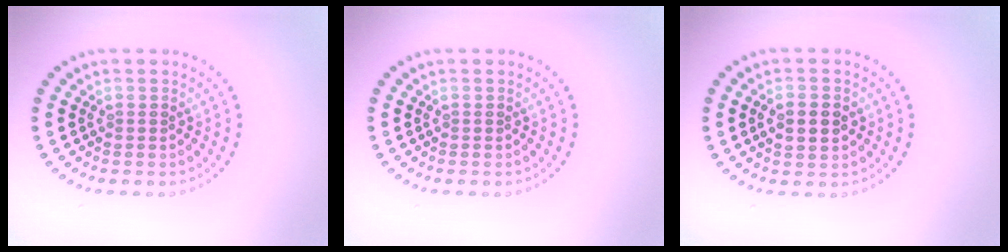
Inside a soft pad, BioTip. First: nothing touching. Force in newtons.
{"total": 0.0}
{"total": 3.1, "press": 3.1, "slide": 0.1}